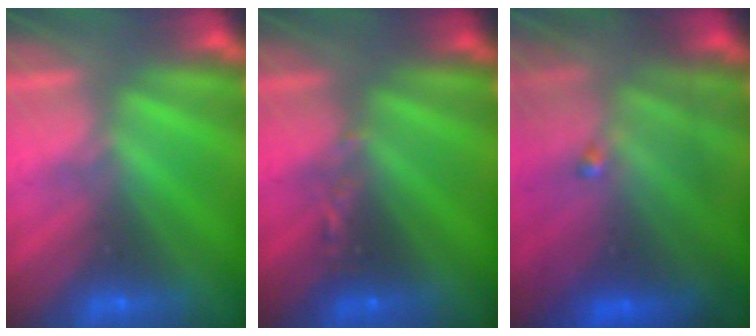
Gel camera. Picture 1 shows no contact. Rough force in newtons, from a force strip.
{"total": 2.4}
{"total": 7.2}